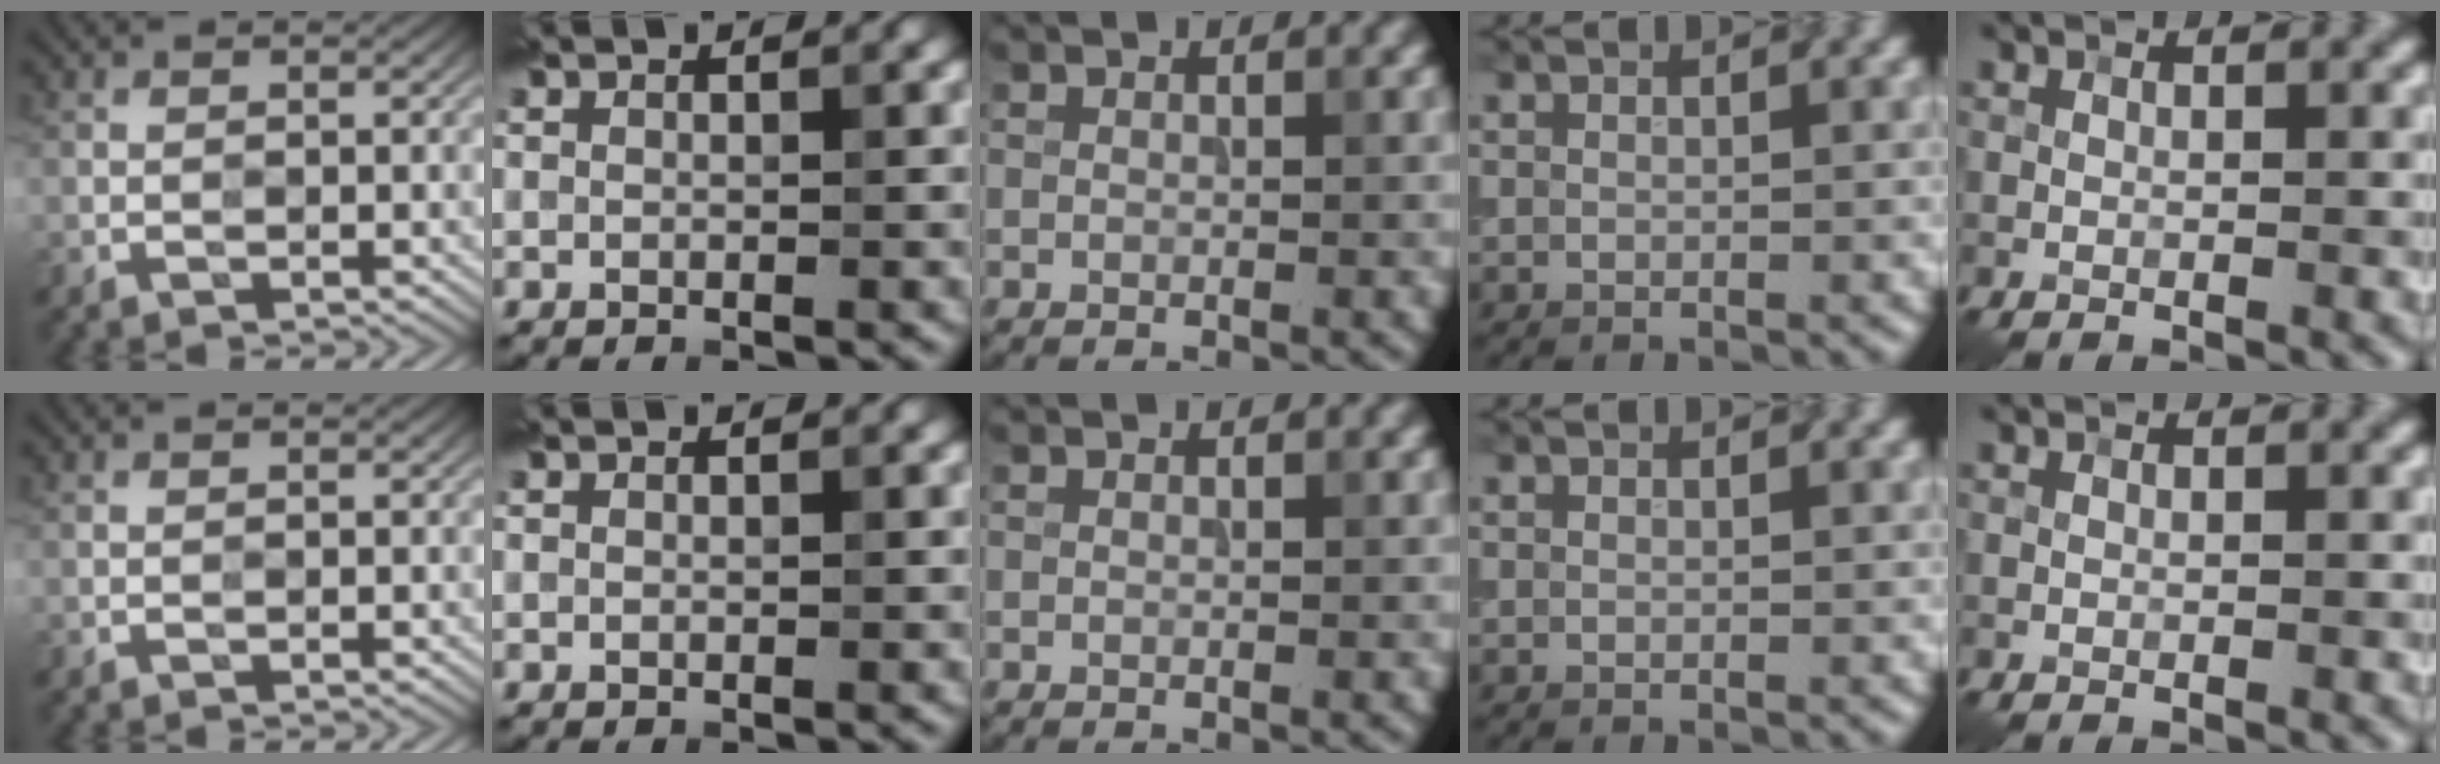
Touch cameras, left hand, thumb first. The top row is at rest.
{}